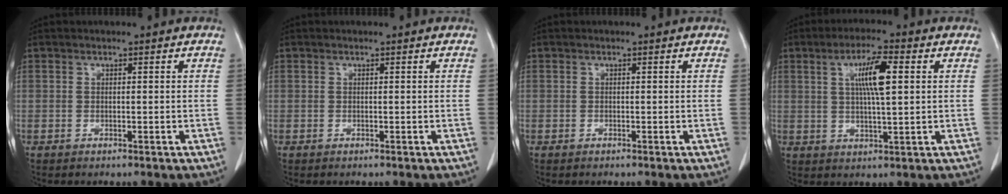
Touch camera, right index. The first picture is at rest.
{"total": 0.0}
{"total": 0.0}
{"total": 7.3, "force": [2.0, 0.8, 7.0], "torque": [-0.126, 0.005, 0.035]}